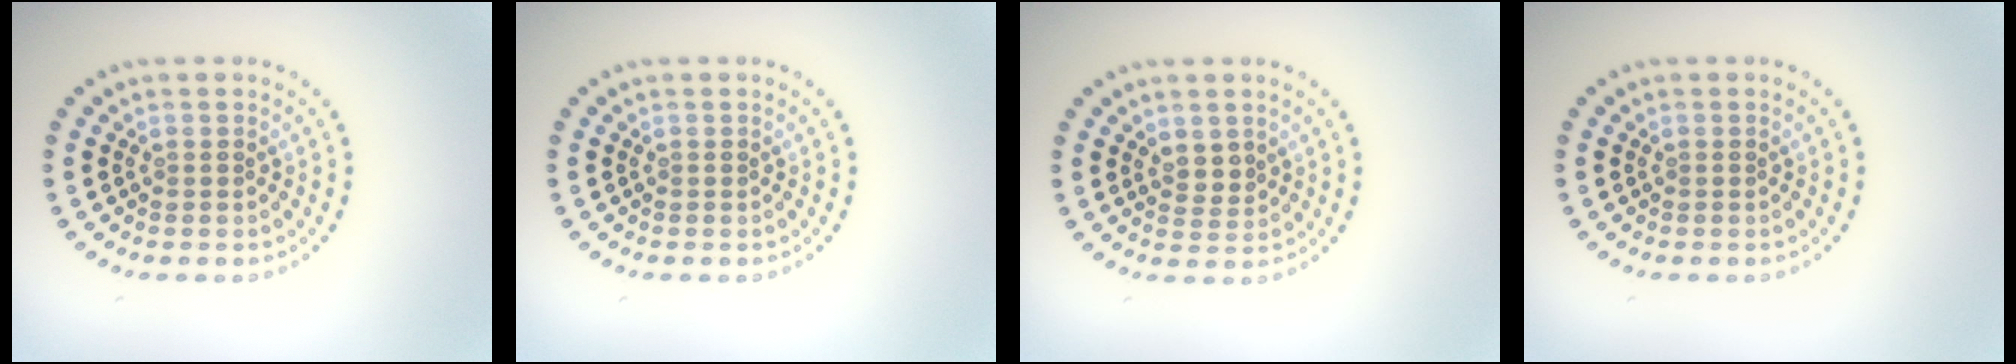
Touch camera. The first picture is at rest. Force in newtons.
{"total": 0.0}
{"total": 1.6, "press": 1.3, "slide": 1.0}
{"total": 0.0}